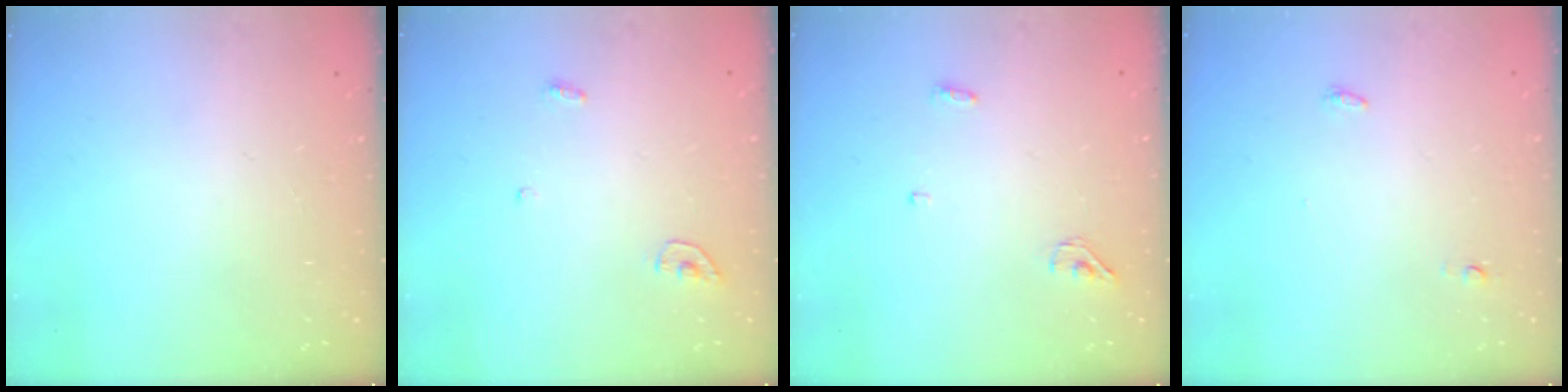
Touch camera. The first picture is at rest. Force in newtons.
{"total": 3.6, "press": 3.5, "slide": 0.4}
{"total": 3.7, "press": 3.6, "slide": 0.9}
{"total": 7.3, "press": 3.8, "slide": 6.3}